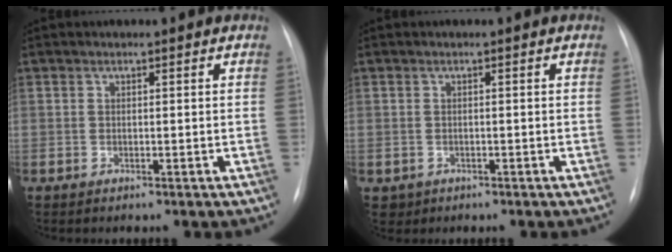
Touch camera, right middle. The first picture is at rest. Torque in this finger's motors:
{"motor_torque": [-0.36, -0.44, -0.01, -0.01]}